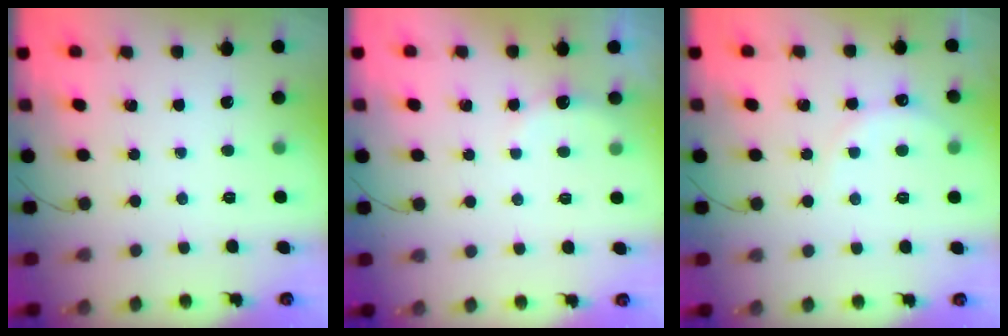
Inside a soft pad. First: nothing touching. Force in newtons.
{"total": 3.0, "press": 2.9, "slide": 0.9}
{"total": 6.7, "press": 6.6, "slide": 1.5}